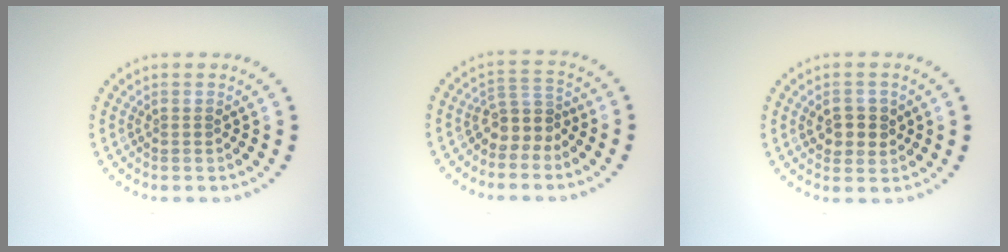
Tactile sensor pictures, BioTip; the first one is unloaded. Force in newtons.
{"total": 2.7, "press": 2.0, "slide": 1.8}
{"total": 2.7, "press": 2.6, "slide": 0.6}